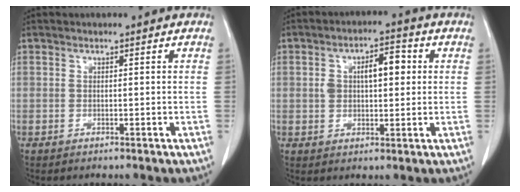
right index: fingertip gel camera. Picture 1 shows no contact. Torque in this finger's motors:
{"motor_torque": [0.16, 0.03, 0.15, 0.08]}